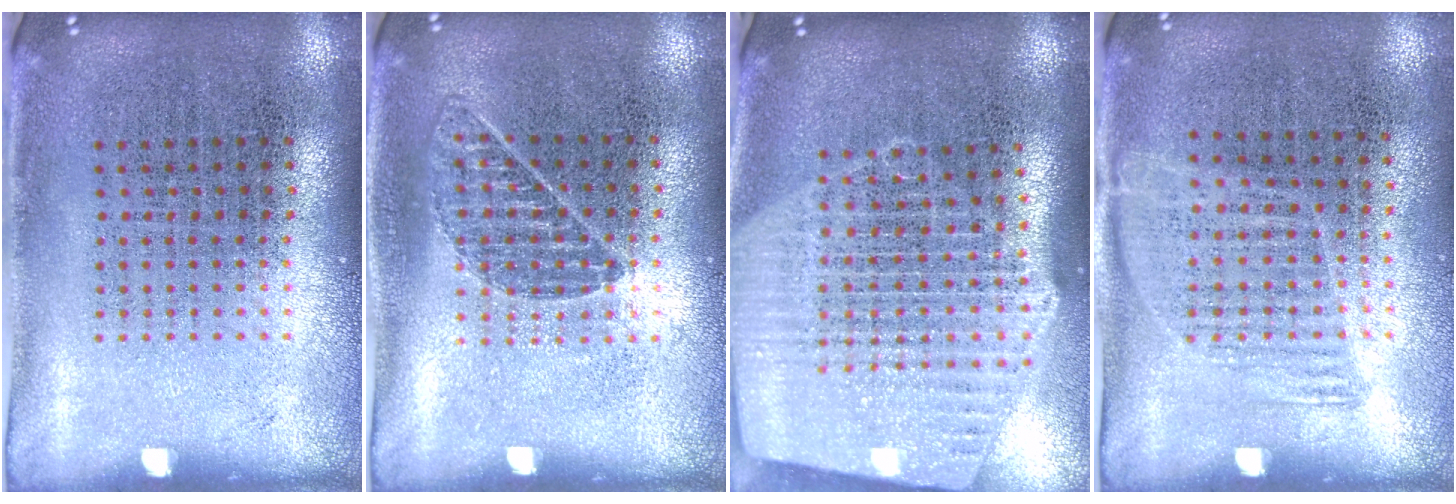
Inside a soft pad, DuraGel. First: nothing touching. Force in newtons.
{"total": 0.8, "press": 0.8, "slide": 0.2}
{"total": 2.6, "press": 2.2, "slide": 1.4}
{"total": 1.1, "press": 0.9, "slide": 0.6}